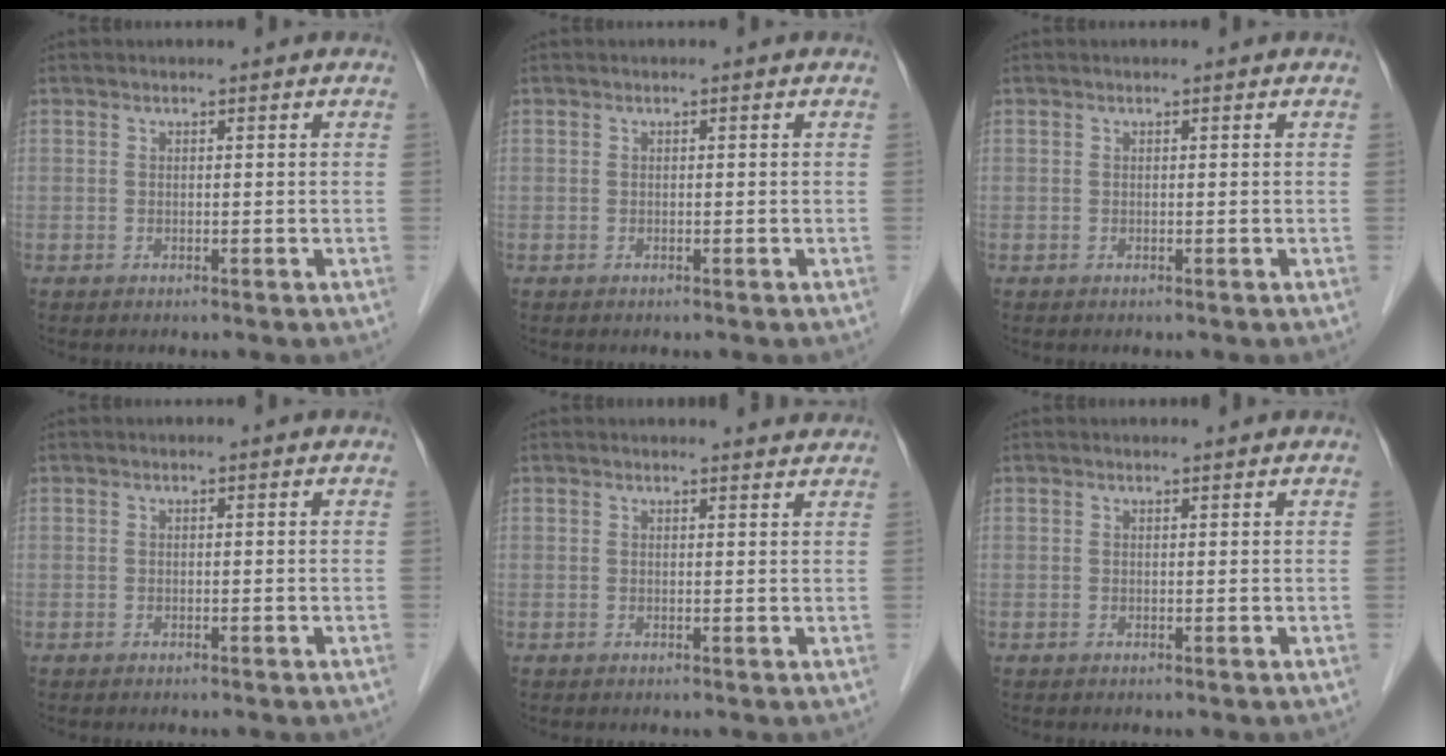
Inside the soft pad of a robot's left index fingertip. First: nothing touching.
{"total": 0.0}
{"total": 0.0}
{"total": 0.0}
{"total": 3.5, "force": [3.5, 0.4, 0.3], "torque": [-0.008, 0.001, 0.031]}
{"total": 0.7, "force": [0.7, 0.0, 0.0], "torque": [-0.008, -0.002, 0.010]}